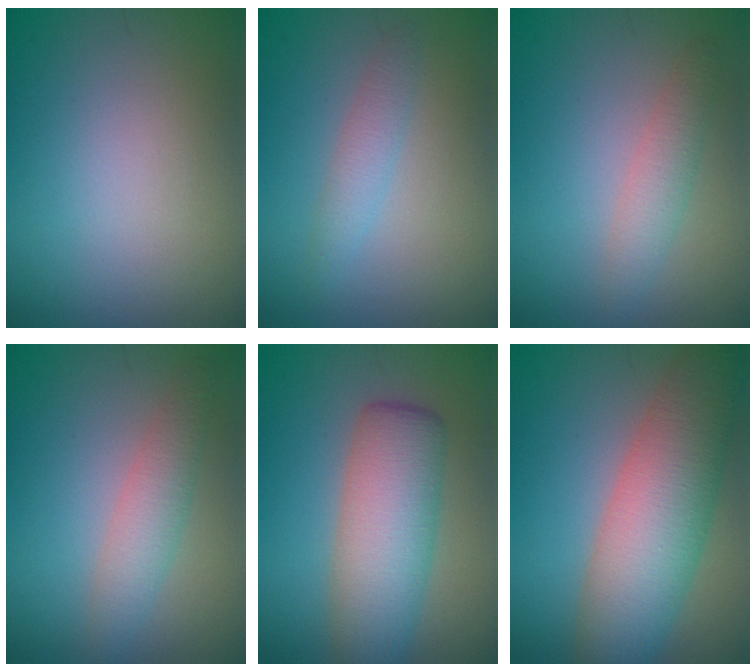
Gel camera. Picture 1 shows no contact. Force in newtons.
{"total": 1.8, "press": 1.8, "slide": 0.1}
{"total": 1.3, "press": 1.3, "slide": 0.3}
{"total": 2.8, "press": 2.8, "slide": 0.1}
{"total": 6.8, "press": 6.8, "slide": 0.5}
{"total": 9.3, "press": 9.3, "slide": 0.6}